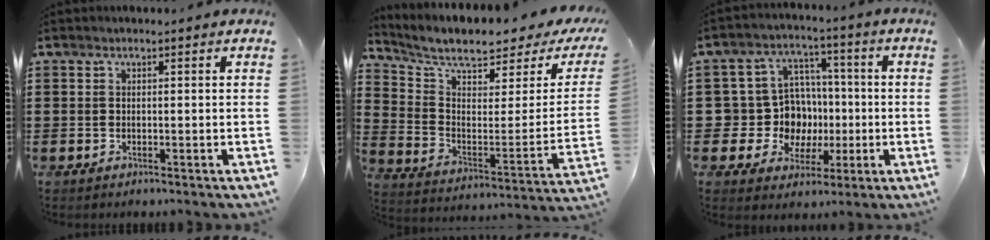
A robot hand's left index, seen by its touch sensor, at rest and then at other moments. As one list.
[{"total": 6.3, "force": [5.2, 1.2, 3.3], "torque": [-0.082, -0.047, 0.082]}, {"total": 10.1, "force": [-0.2, 9.6, 3.3], "torque": [-0.102, 0.009, 0.009]}]